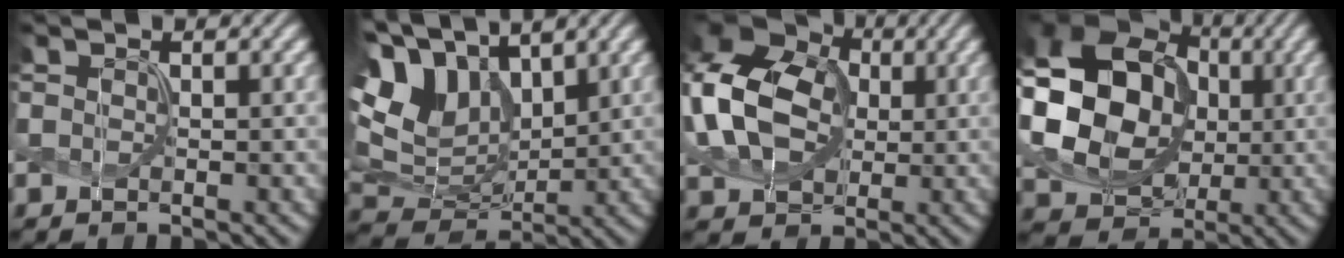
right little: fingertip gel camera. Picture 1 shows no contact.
{"total": 9.5, "force": [4.3, 5.9, 6.0], "torque": [-0.158, 0.009, 0.082]}
{"total": 14.3, "force": [1.9, 11.2, 8.8], "torque": [-0.211, 0.018, 0.032]}
{"total": 14.0, "force": [0.6, 11.5, 8.1], "torque": [-0.194, 0.008, 0.001]}